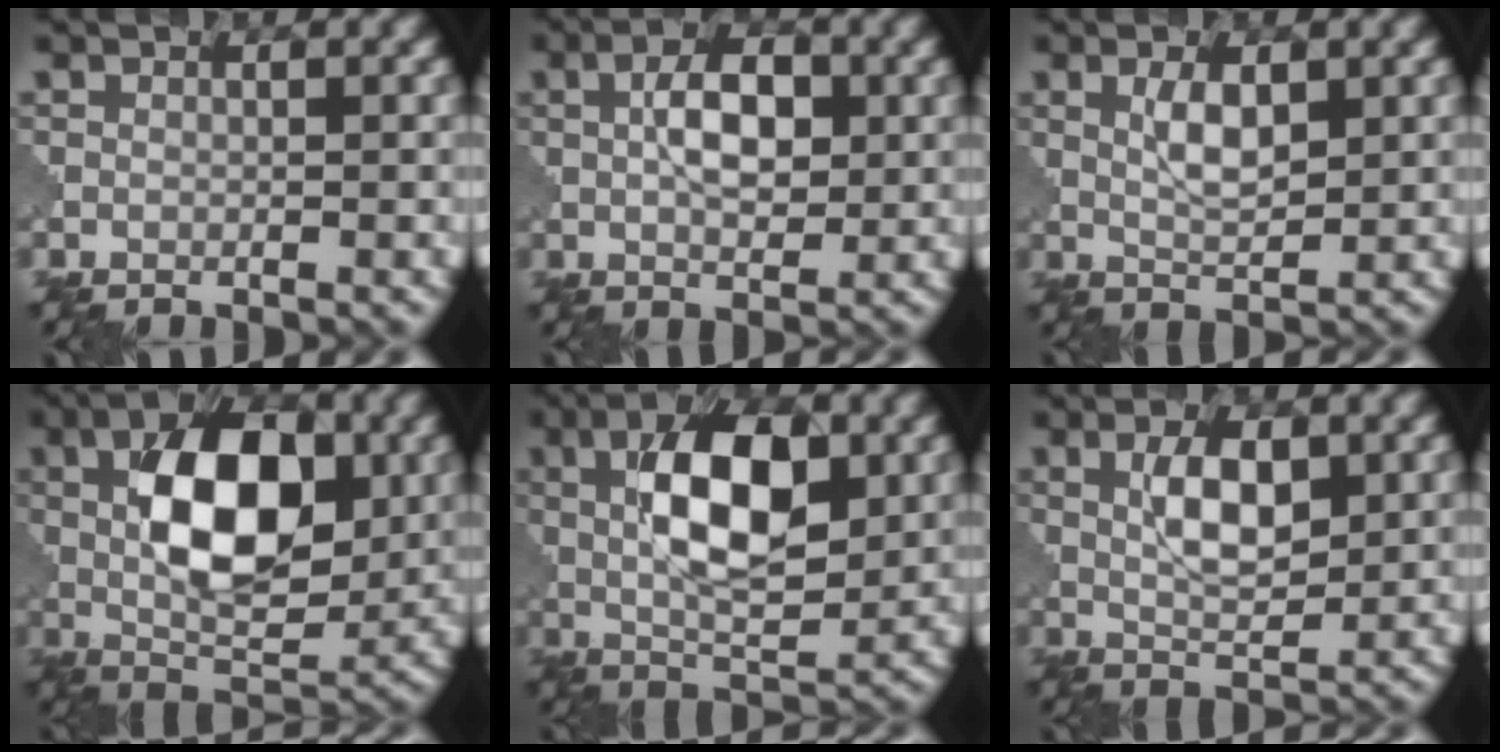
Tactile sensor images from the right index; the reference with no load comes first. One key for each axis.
{"total": 4.5, "fx": 1.1, "fy": 2.3, "fz": 3.7, "tx": -0.067, "ty": 0.004, "tz": 0.019}
{"total": 2.8, "fx": 1.3, "fy": 1.0, "fz": 2.3, "tx": -0.049, "ty": 0.001, "tz": 0.029}
{"total": 10.7, "fx": 2.0, "fy": 5.5, "fz": 9.0, "tx": -0.141, "ty": 0.011, "tz": 0.034}
{"total": 9.6, "fx": 2.1, "fy": 4.2, "fz": 8.3, "tx": -0.139, "ty": 0.007, "tz": 0.036}
{"total": 4.3, "fx": 1.5, "fy": 1.8, "fz": 3.6, "tx": -0.072, "ty": 0.001, "tz": 0.031}